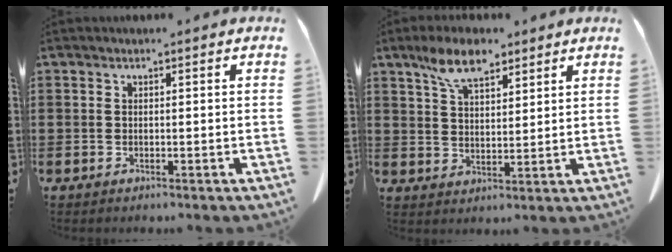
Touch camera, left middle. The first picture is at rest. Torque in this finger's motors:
{"motor_torque": [1.41, 0.72, 0.66, 0.15]}